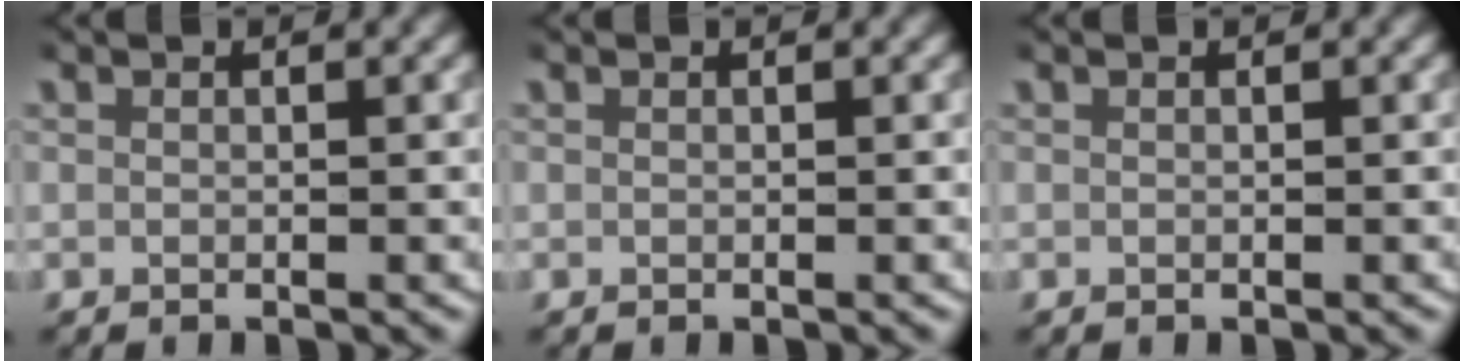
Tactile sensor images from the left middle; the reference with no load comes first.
{"total": 0.0}
{"total": 0.0}